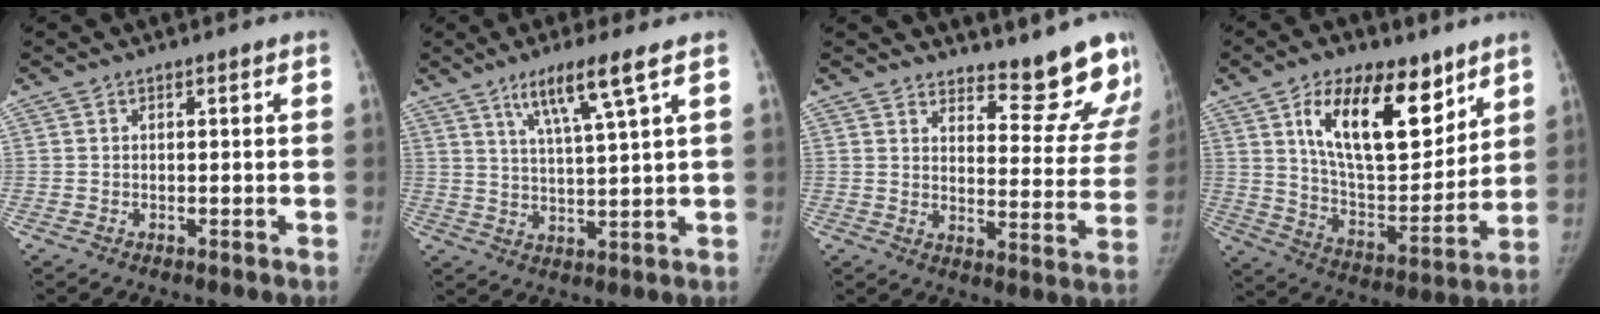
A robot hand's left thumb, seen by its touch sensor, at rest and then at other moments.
{"total": 8.8, "force": [4.9, -0.2, 7.2], "torque": [-0.135, -0.024, 0.095]}
{"total": 15.9, "force": [14.1, 4.3, 6.0], "torque": [-0.026, -0.134, 0.167]}
{"total": 20.5, "force": [10.4, 10.0, 14.5], "torque": [-0.184, -0.057, 0.185]}